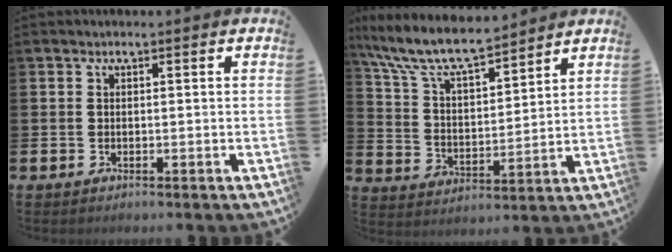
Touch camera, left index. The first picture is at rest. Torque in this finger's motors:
{"motor_torque": [0.18, -0.30, 0.94, 0.21]}